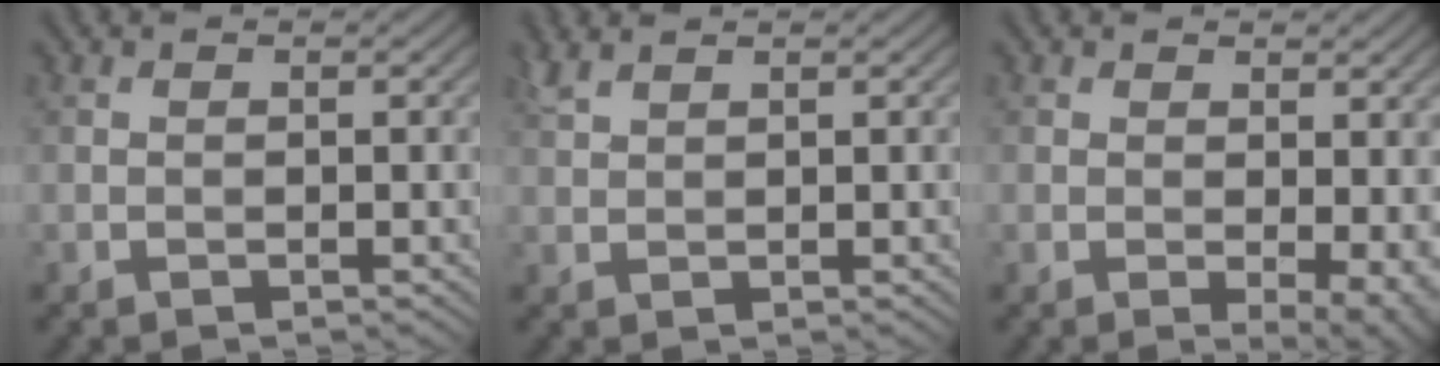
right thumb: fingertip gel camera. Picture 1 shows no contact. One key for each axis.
{"total": 1.6, "fx": 1.4, "fy": 0.2, "fz": 0.8, "tx": -0.028, "ty": 0.009, "tz": 0.037}
{"total": 3.7, "fx": 0.2, "fy": 1.4, "fz": 3.4, "tx": -0.045, "ty": -0.005, "tz": 0.003}